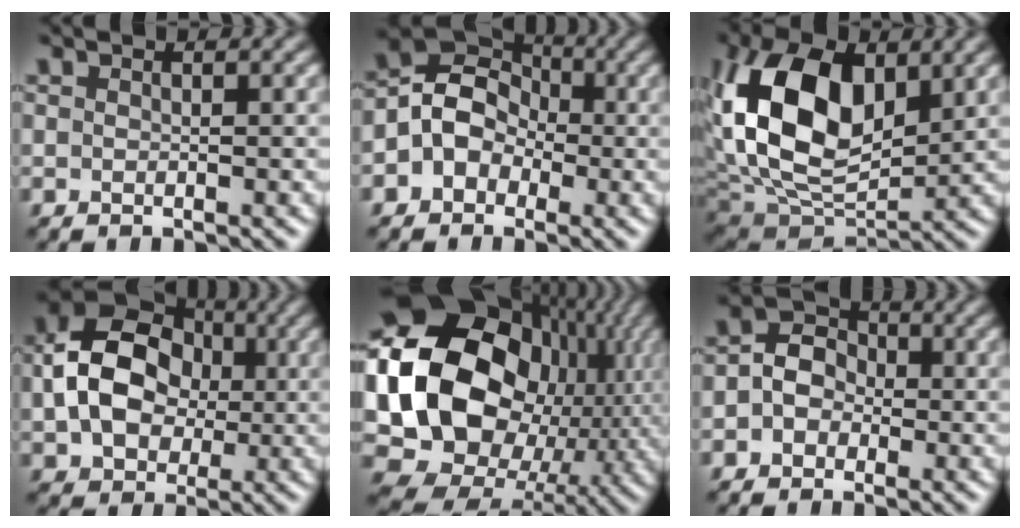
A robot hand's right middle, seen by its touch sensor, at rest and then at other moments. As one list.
[{"total": 6.6, "force": [-0.5, 5.9, 2.9], "torque": [-0.031, 0.033, -0.042]}, {"total": 12.4, "force": [2.8, 7.6, 9.4], "torque": [-0.192, 0.004, 0.049]}, {"total": 10.3, "force": [0.2, 7.8, 6.7], "torque": [-0.134, 0.007, -0.002]}, {"total": 21.0, "force": [1.8, 16.8, 12.5], "torque": [-0.276, -0.012, 0.059]}, {"total": 3.5, "force": [-0.4, 2.9, 1.9], "torque": [-0.021, 0.004, -0.019]}]